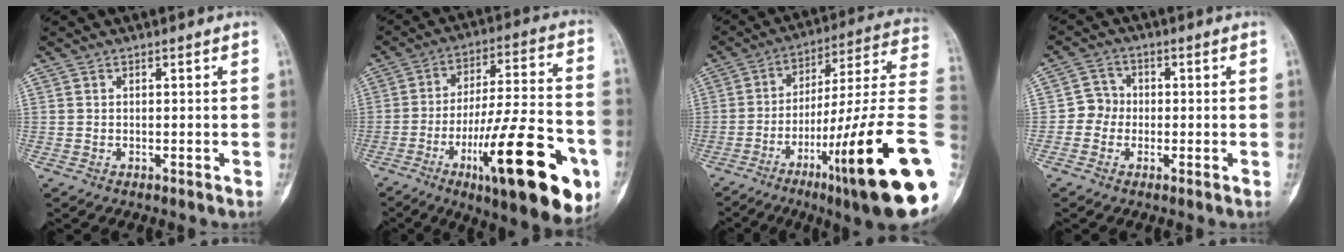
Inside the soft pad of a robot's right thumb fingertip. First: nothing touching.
{"total": 27.1, "force": [-10.7, 6.9, 23.9], "torque": [-0.332, 0.037, -0.156]}
{"total": 27.6, "force": [-8.3, 3.0, 26.2], "torque": [-0.347, 0.042, -0.123]}
{"total": 3.8, "force": [-0.8, 3.6, 1.0], "torque": [0.007, 0.013, -0.028]}